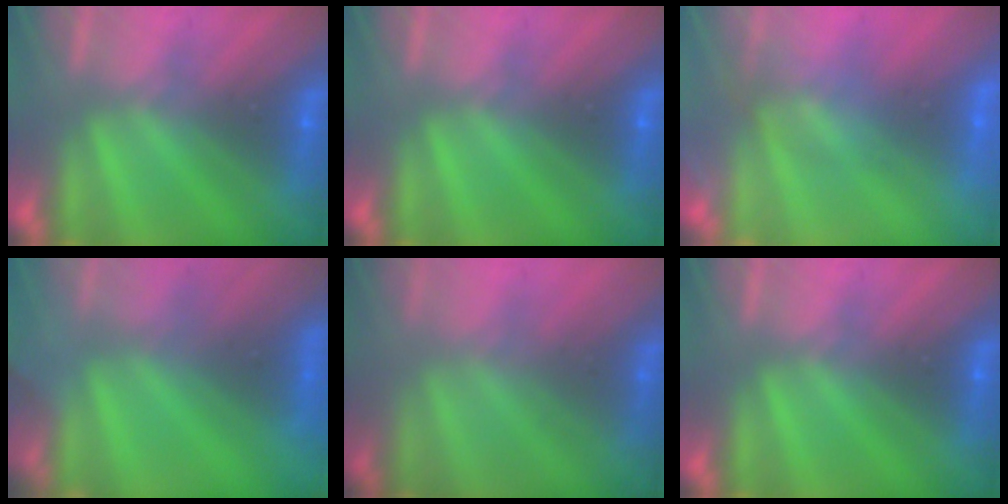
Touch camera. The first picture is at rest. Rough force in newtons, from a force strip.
{"total": 0.0}
{"total": 3.3}
{"total": 6.9}
{"total": 1.6}
{"total": 0.0}